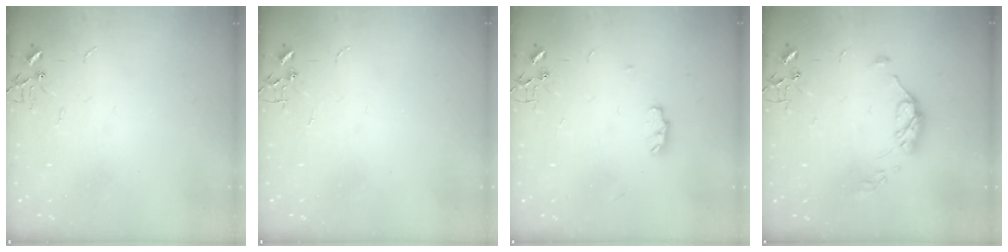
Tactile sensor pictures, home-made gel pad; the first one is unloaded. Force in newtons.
{"total": 0.0}
{"total": 4.8, "press": 4.7, "slide": 0.7}
{"total": 9.5, "press": 9.5, "slide": 0.5}